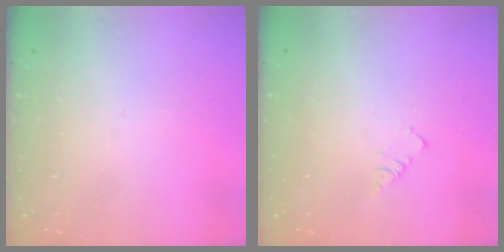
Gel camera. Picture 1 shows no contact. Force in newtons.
{"total": 3.0, "press": 2.9, "slide": 0.4}